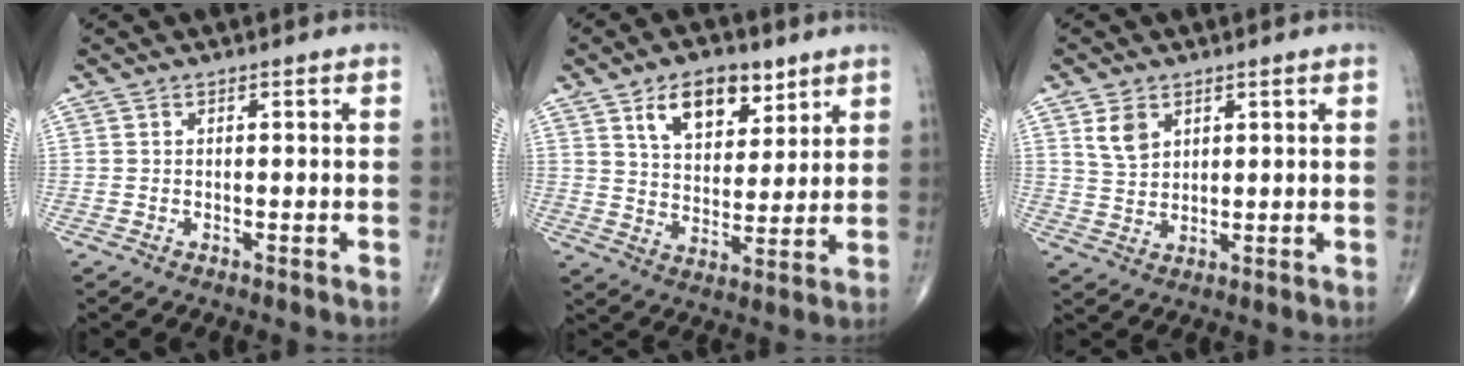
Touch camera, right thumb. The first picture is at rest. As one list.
[{"total": 12.1, "force": [6.6, 6.8, 7.4], "torque": [-0.087, -0.036, 0.115]}, {"total": 4.9, "force": [2.4, 3.3, 2.7], "torque": [-0.039, -0.012, 0.053]}]